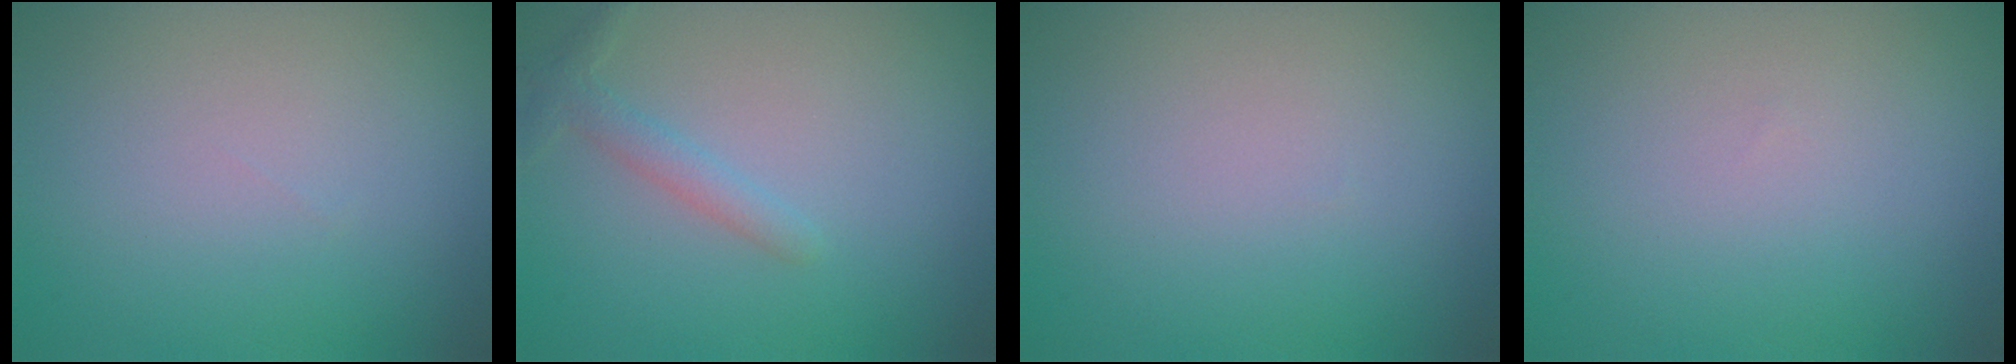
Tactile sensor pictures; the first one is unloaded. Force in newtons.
{"total": 1.7, "press": 1.7, "slide": 0.1}
{"total": 0.0}
{"total": 0.0}